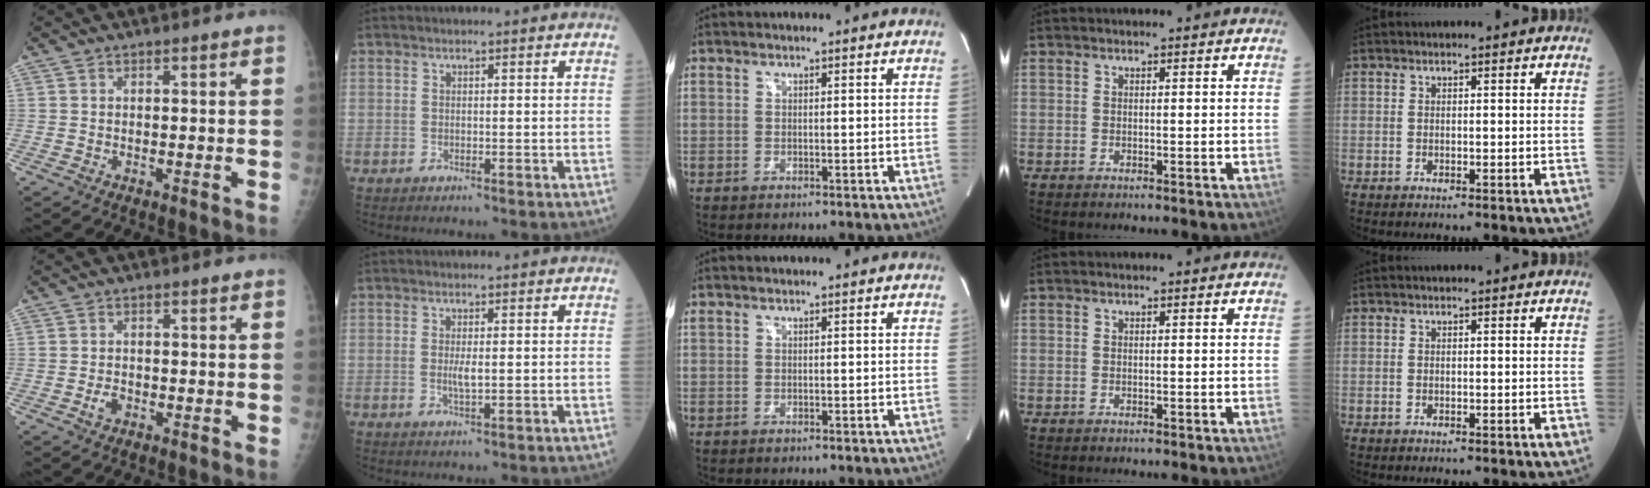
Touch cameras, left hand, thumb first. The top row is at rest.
{"thumb": {"total": 2.0, "force": [-0.8, 1.4, 1.1], "torque": [-0.016, 0.004, -0.015]}, "index": {"total": 1.9, "force": [0.1, 0.3, 1.9], "torque": [-0.041, -0.003, 0.003]}}